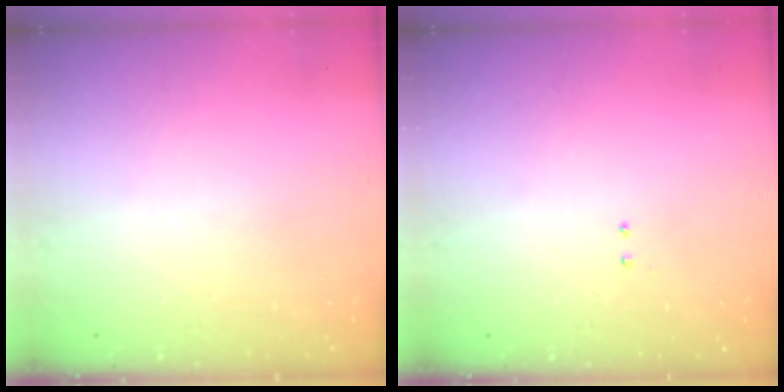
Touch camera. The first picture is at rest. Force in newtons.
{"total": 2.0, "press": 2.0, "slide": 0.4}